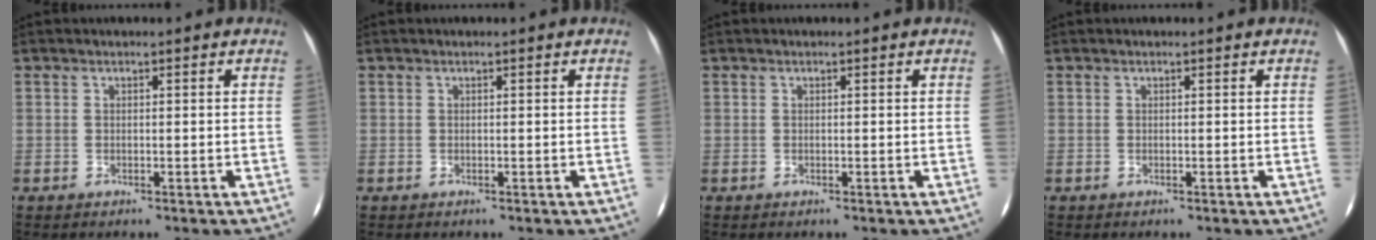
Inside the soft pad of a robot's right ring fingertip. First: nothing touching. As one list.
[{"total": 0.0}, {"total": 0.0}, {"total": 0.0}]